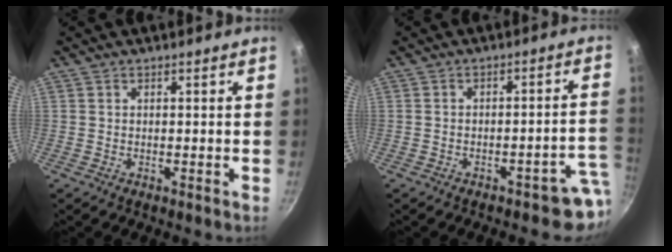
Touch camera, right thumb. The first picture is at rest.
{"total": 6.0, "force": [-3.0, 2.7, 4.5], "torque": [-0.014, 0.039, -0.033]}